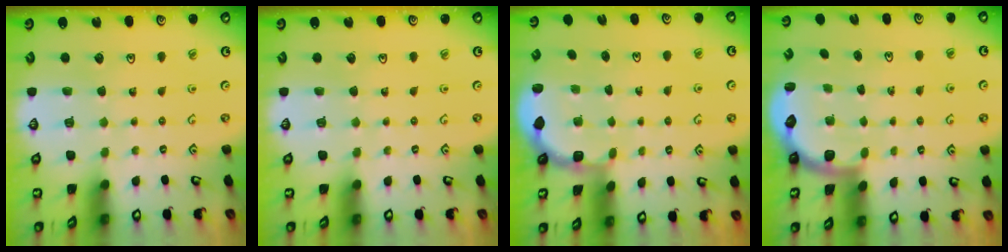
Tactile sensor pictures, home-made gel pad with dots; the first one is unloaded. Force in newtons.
{"total": 0.0}
{"total": 1.9, "press": 1.8, "slide": 0.7}
{"total": 2.5, "press": 2.2, "slide": 1.3}